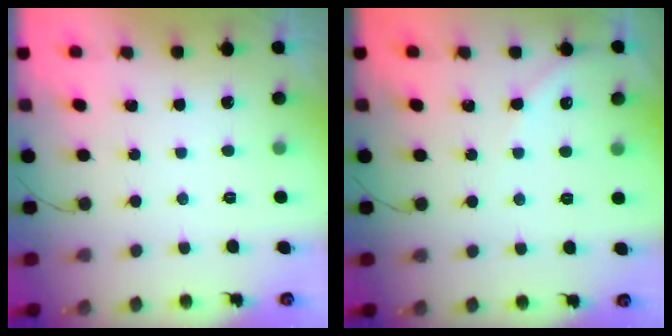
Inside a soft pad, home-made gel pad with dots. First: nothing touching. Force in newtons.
{"total": 3.1, "press": 3.1, "slide": 0.5}